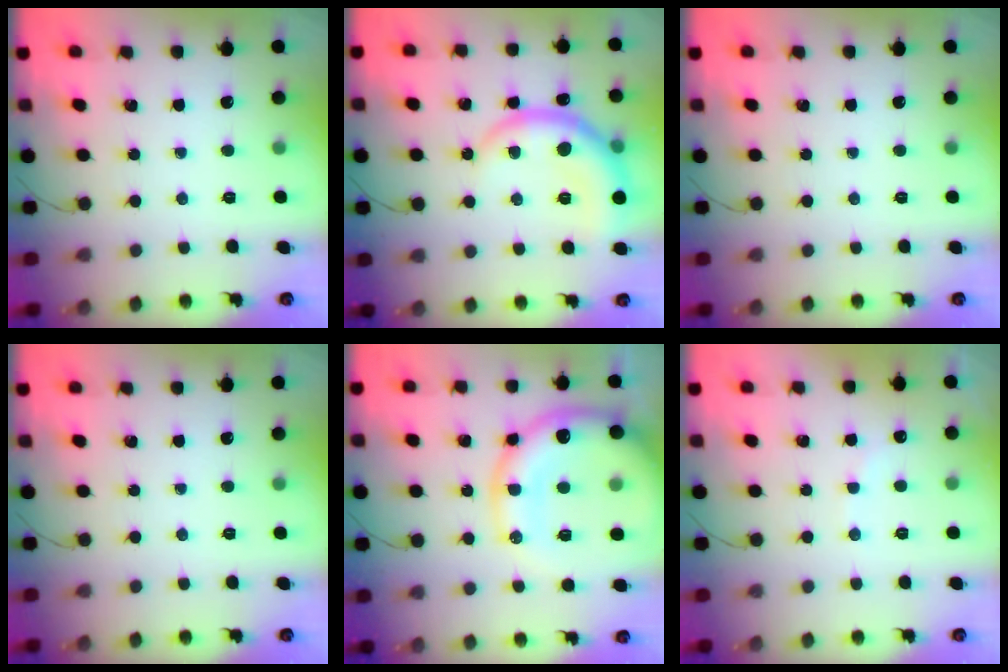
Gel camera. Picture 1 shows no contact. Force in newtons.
{"total": 12.8, "press": 12.8, "slide": 0.5}
{"total": 0.0}
{"total": 0.0}
{"total": 23.3, "press": 22.8, "slide": 4.6}
{"total": 6.0, "press": 5.9, "slide": 1.1}